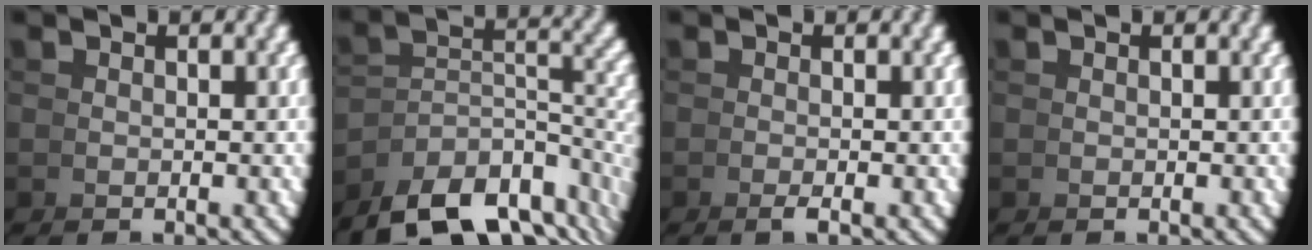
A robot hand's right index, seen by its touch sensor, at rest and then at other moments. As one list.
[{"total": 10.4, "force": [-5.8, 5.4, 6.7], "torque": [-0.116, -0.047, -0.069]}, {"total": 0.9, "force": [-0.6, -0.6, 0.4], "torque": [-0.006, 0.002, -0.012]}, {"total": 0.0}]